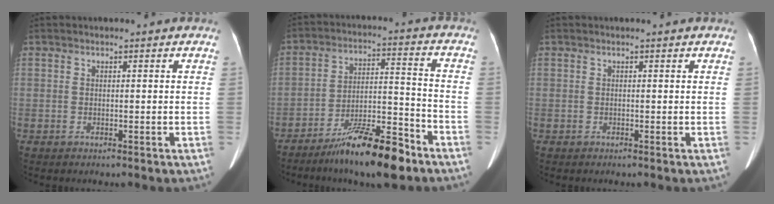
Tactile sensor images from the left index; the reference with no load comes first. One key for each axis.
{"total": 12.8, "fx": -9.4, "fy": 1.7, "fz": 8.5, "tx": -0.145, "ty": 0.001, "tz": -0.158}
{"total": 0.0}